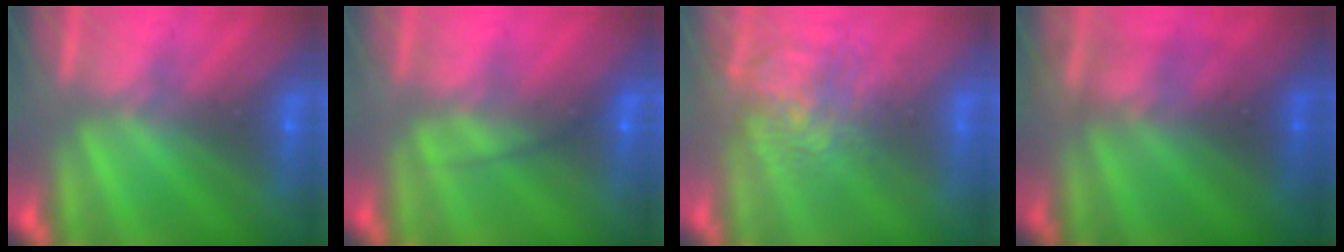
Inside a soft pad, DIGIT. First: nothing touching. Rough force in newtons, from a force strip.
{"total": 2.3}
{"total": 3.6}
{"total": 3.1}